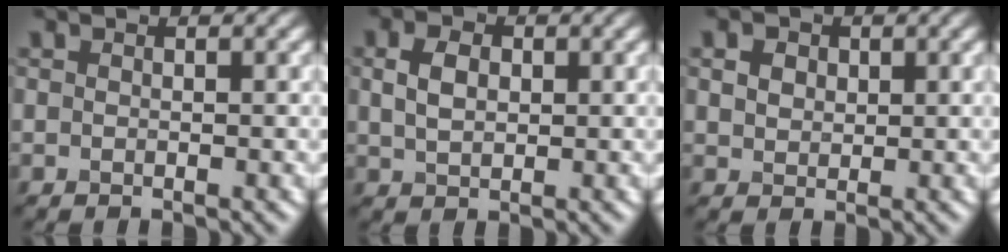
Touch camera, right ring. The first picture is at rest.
{"total": 3.0, "force": [0.7, 2.1, 2.0], "torque": [-0.048, 0.004, 0.014]}
{"total": 3.3, "force": [1.6, 2.3, 1.7], "torque": [-0.041, 0.012, 0.021]}